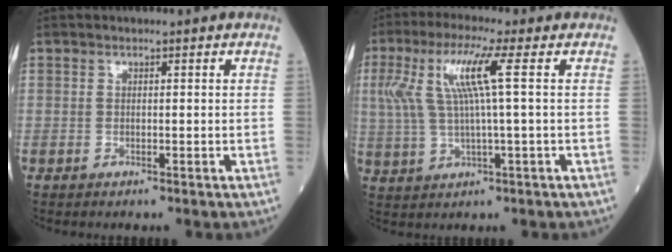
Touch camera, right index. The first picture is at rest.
{"total": 9.0, "force": [2.3, 0.1, 8.7], "torque": [-0.197, 0.018, 0.047]}